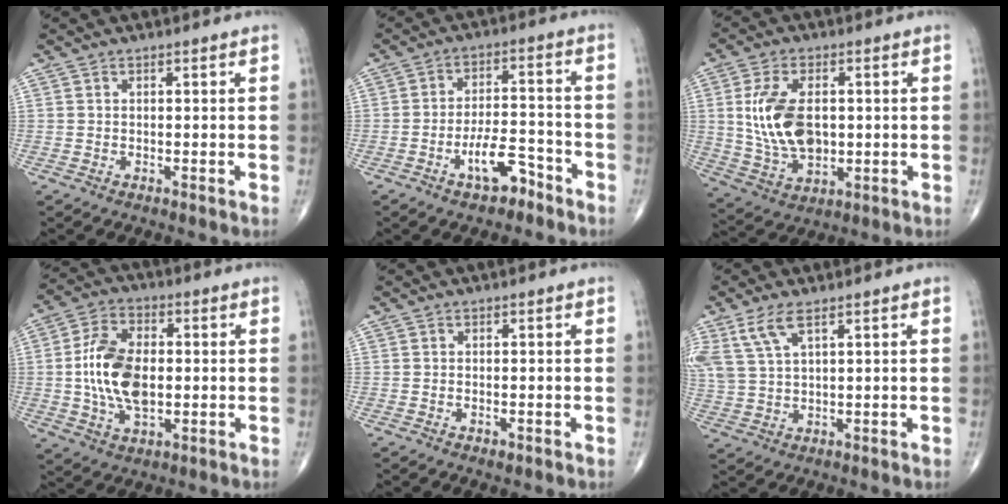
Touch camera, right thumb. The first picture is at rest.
{"total": 7.6, "force": [-4.7, 3.1, 5.0], "torque": [-0.074, 0.040, -0.078]}
{"total": 13.0, "force": [1.2, 7.7, 10.4], "torque": [-0.192, -0.007, 0.032]}
{"total": 13.3, "force": [-0.2, 7.8, 10.8], "torque": [-0.199, 0.008, -0.003]}
{"total": 1.0, "force": [-0.6, 0.5, 0.8], "torque": [-0.011, 0.001, -0.007]}
{"total": 6.6, "force": [3.8, 2.3, 4.9], "torque": [-0.123, -0.003, 0.086]}